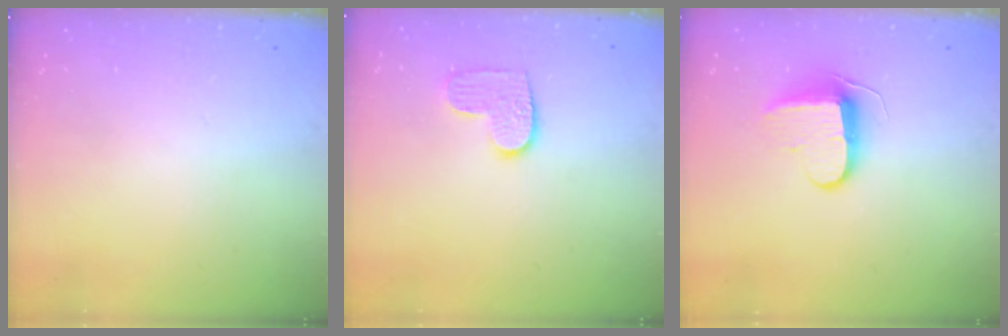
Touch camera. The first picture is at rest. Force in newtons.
{"total": 7.4, "press": 7.4, "slide": 0.2}
{"total": 9.2, "press": 9.2, "slide": 0.7}